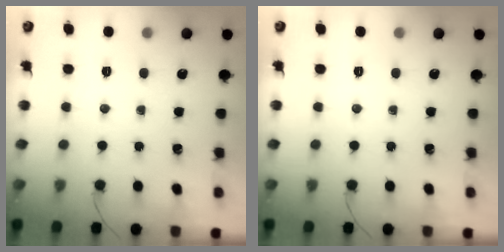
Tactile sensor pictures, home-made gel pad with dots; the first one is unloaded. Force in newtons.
{"total": 0.0}